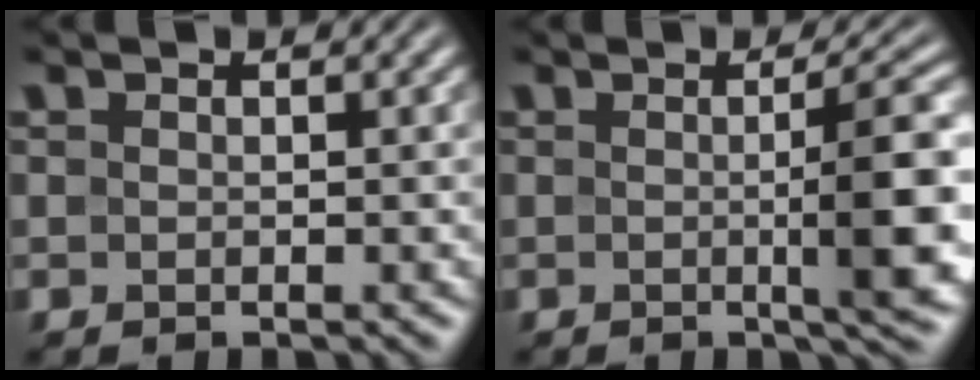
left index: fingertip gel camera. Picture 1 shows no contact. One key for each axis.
{"total": 6.7, "fx": -0.3, "fy": 1.2, "fz": 6.6, "tx": -0.085, "ty": 0.001, "tz": -0.003}